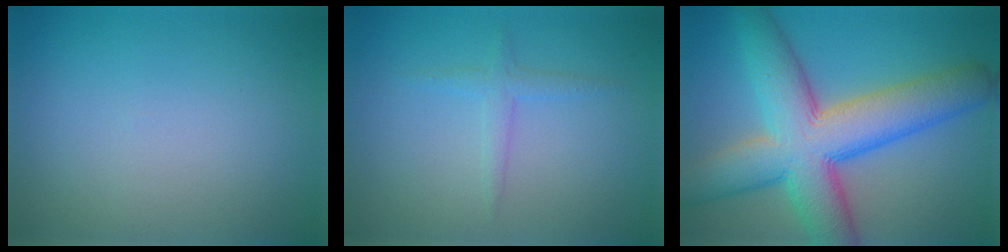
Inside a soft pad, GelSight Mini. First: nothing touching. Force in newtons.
{"total": 1.4, "press": 1.4, "slide": 0.0}
{"total": 11.8, "press": 11.8, "slide": 0.6}